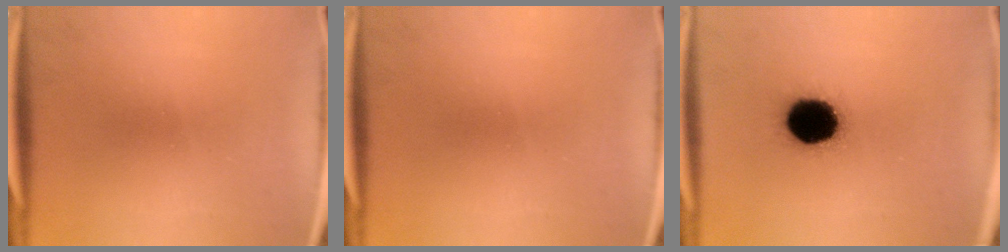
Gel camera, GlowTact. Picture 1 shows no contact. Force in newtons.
{"total": 0.0}
{"total": 17.0}